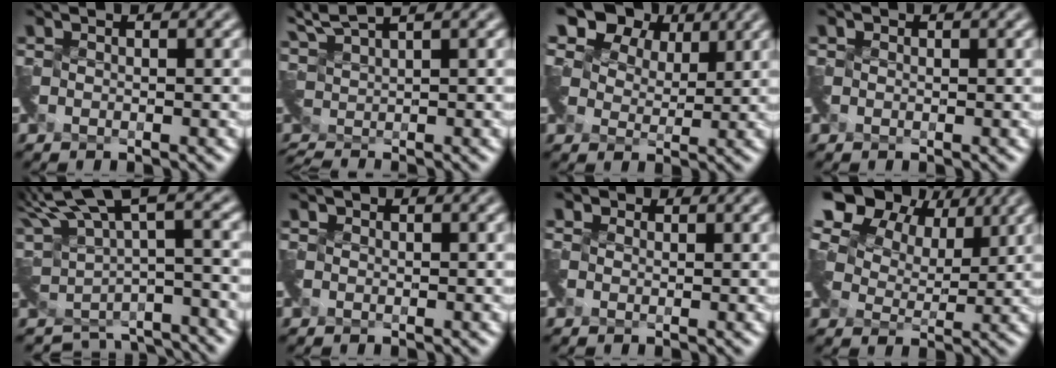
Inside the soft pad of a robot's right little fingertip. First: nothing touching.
{"total": 2.6, "force": [2.0, 0.3, 1.7], "torque": [-0.035, 0.004, 0.037]}
{"total": 6.9, "force": [4.8, 4.0, 2.8], "torque": [-0.060, 0.014, 0.064]}
{"total": 0.6, "force": [-0.1, 0.1, -0.6], "torque": [0.011, 0.001, 0.004]}
{"total": 5.0, "force": [1.1, 2.1, 4.4], "torque": [-0.084, -0.013, 0.046]}
{"total": 0.6, "force": [-0.1, 0.2, -0.6], "torque": [0.009, 0.002, 0.003]}
{"total": 1.0, "force": [0.1, 0.6, -0.8], "torque": [0.009, 0.000, 0.004]}
{"total": 12.5, "force": [8.4, 6.4, 6.6], "torque": [-0.140, 0.032, 0.116]}